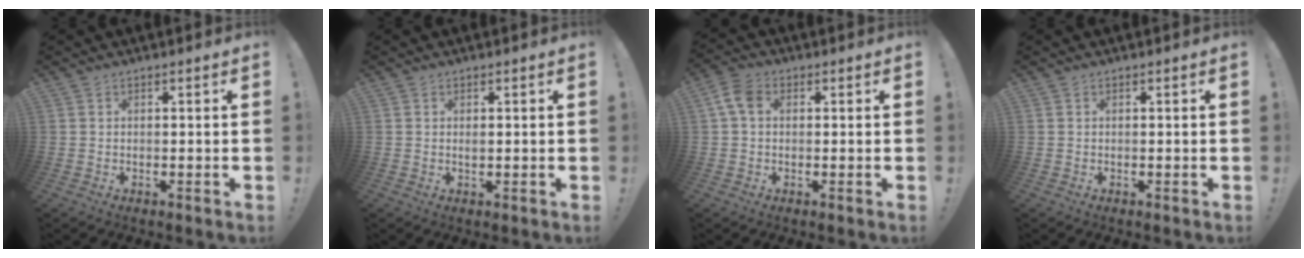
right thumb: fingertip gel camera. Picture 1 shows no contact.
{"total": 0.7, "force": [0.1, 0.4, 0.6], "torque": [-0.004, -0.001, -0.001]}
{"total": 6.1, "force": [1.4, 4.2, 4.3], "torque": [-0.087, 0.010, 0.031]}
{"total": 0.0}